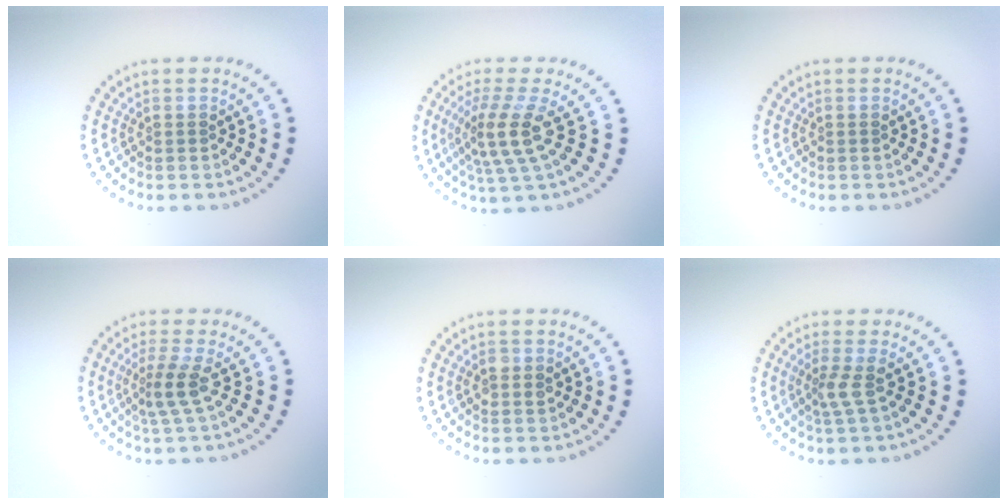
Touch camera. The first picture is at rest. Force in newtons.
{"total": 4.1, "press": 3.1, "slide": 2.6}
{"total": 0.0}
{"total": 2.5, "press": 1.7, "slide": 1.8}
{"total": 1.2, "press": 1.1, "slide": 0.3}
{"total": 1.9, "press": 1.4, "slide": 1.3}